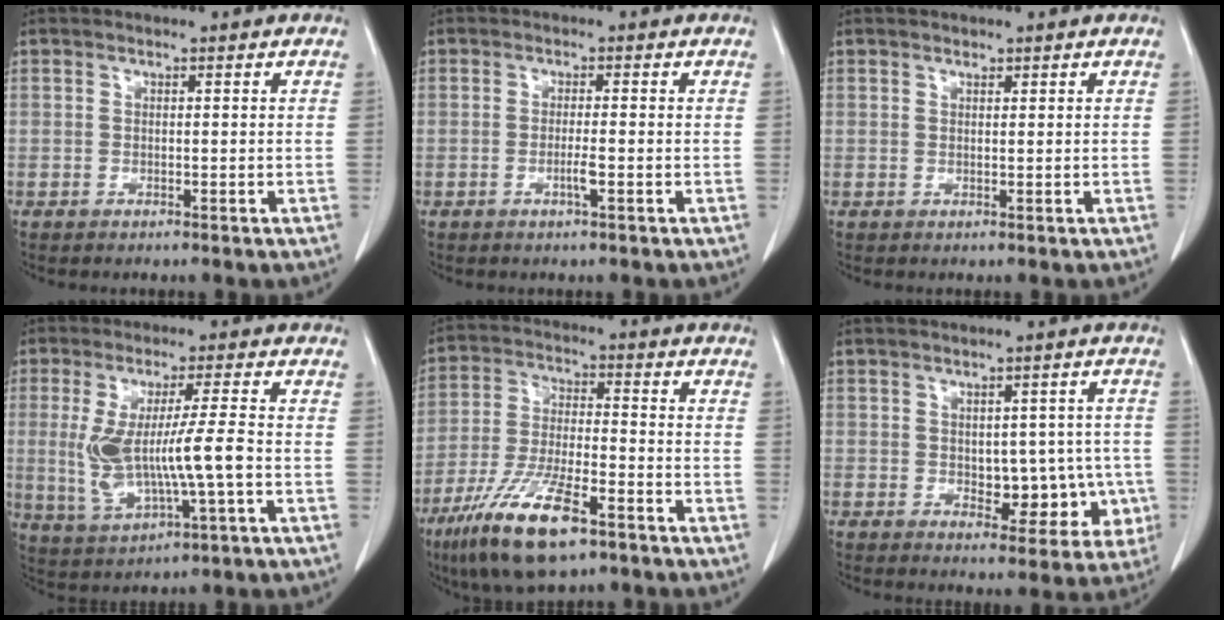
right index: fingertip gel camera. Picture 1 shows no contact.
{"total": 2.6, "force": [-0.9, 0.4, 2.4], "torque": [-0.048, 0.000, -0.015]}
{"total": 0.9, "force": [0.6, 0.6, 0.4], "torque": [-0.011, 0.000, 0.012]}
{"total": 11.5, "force": [-1.1, 1.5, 11.3], "torque": [-0.231, 0.001, -0.011]}
{"total": 14.4, "force": [-8.7, 3.7, 10.8], "torque": [-0.219, -0.020, -0.154]}
{"total": 11.0, "force": [-1.7, 6.7, 8.5], "torque": [-0.106, 0.024, -0.005]}